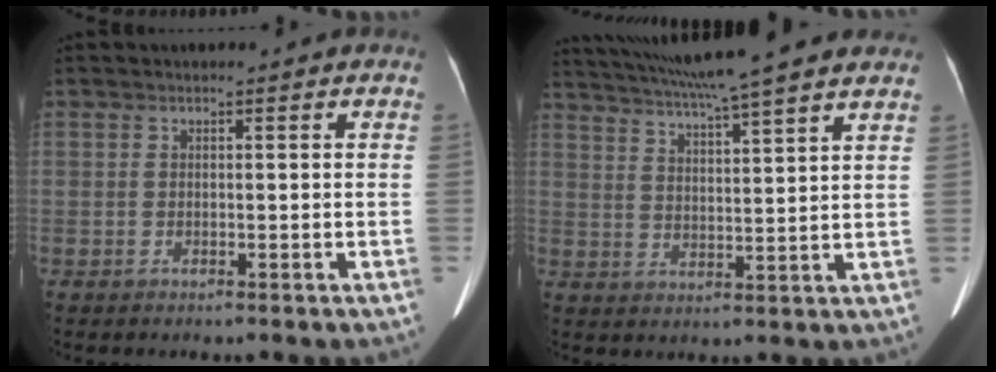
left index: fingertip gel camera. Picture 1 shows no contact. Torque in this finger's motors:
{"motor_torque": [0.01, -2.13, 0.01, 0.04]}